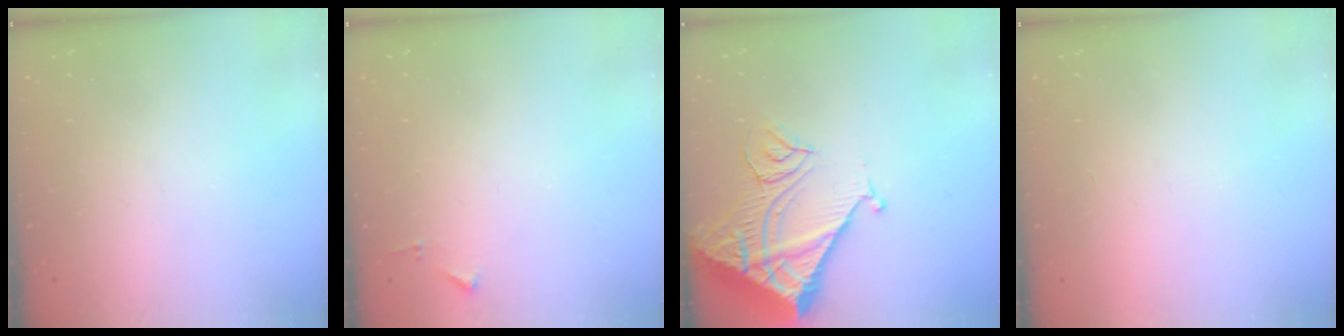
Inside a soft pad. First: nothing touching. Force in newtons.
{"total": 3.7, "press": 3.7, "slide": 0.5}
{"total": 14.7, "press": 14.6, "slide": 1.7}
{"total": 1.5, "press": 1.5, "slide": 0.1}